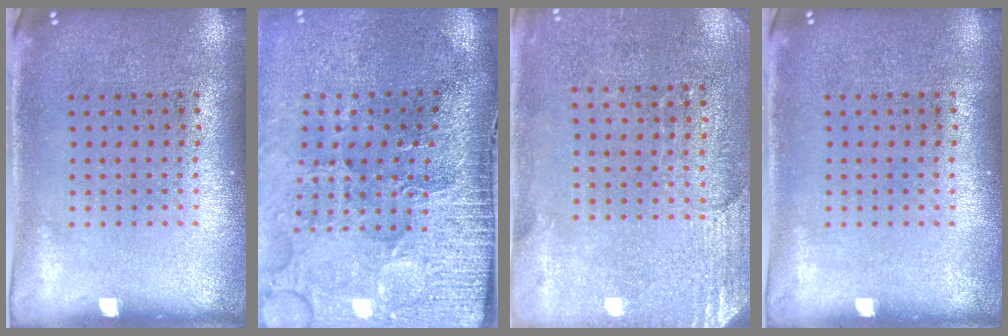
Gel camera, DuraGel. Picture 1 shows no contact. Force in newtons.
{"total": 4.0, "press": 3.6, "slide": 1.9}
{"total": 2.6, "press": 2.3, "slide": 1.2}
{"total": 0.0}